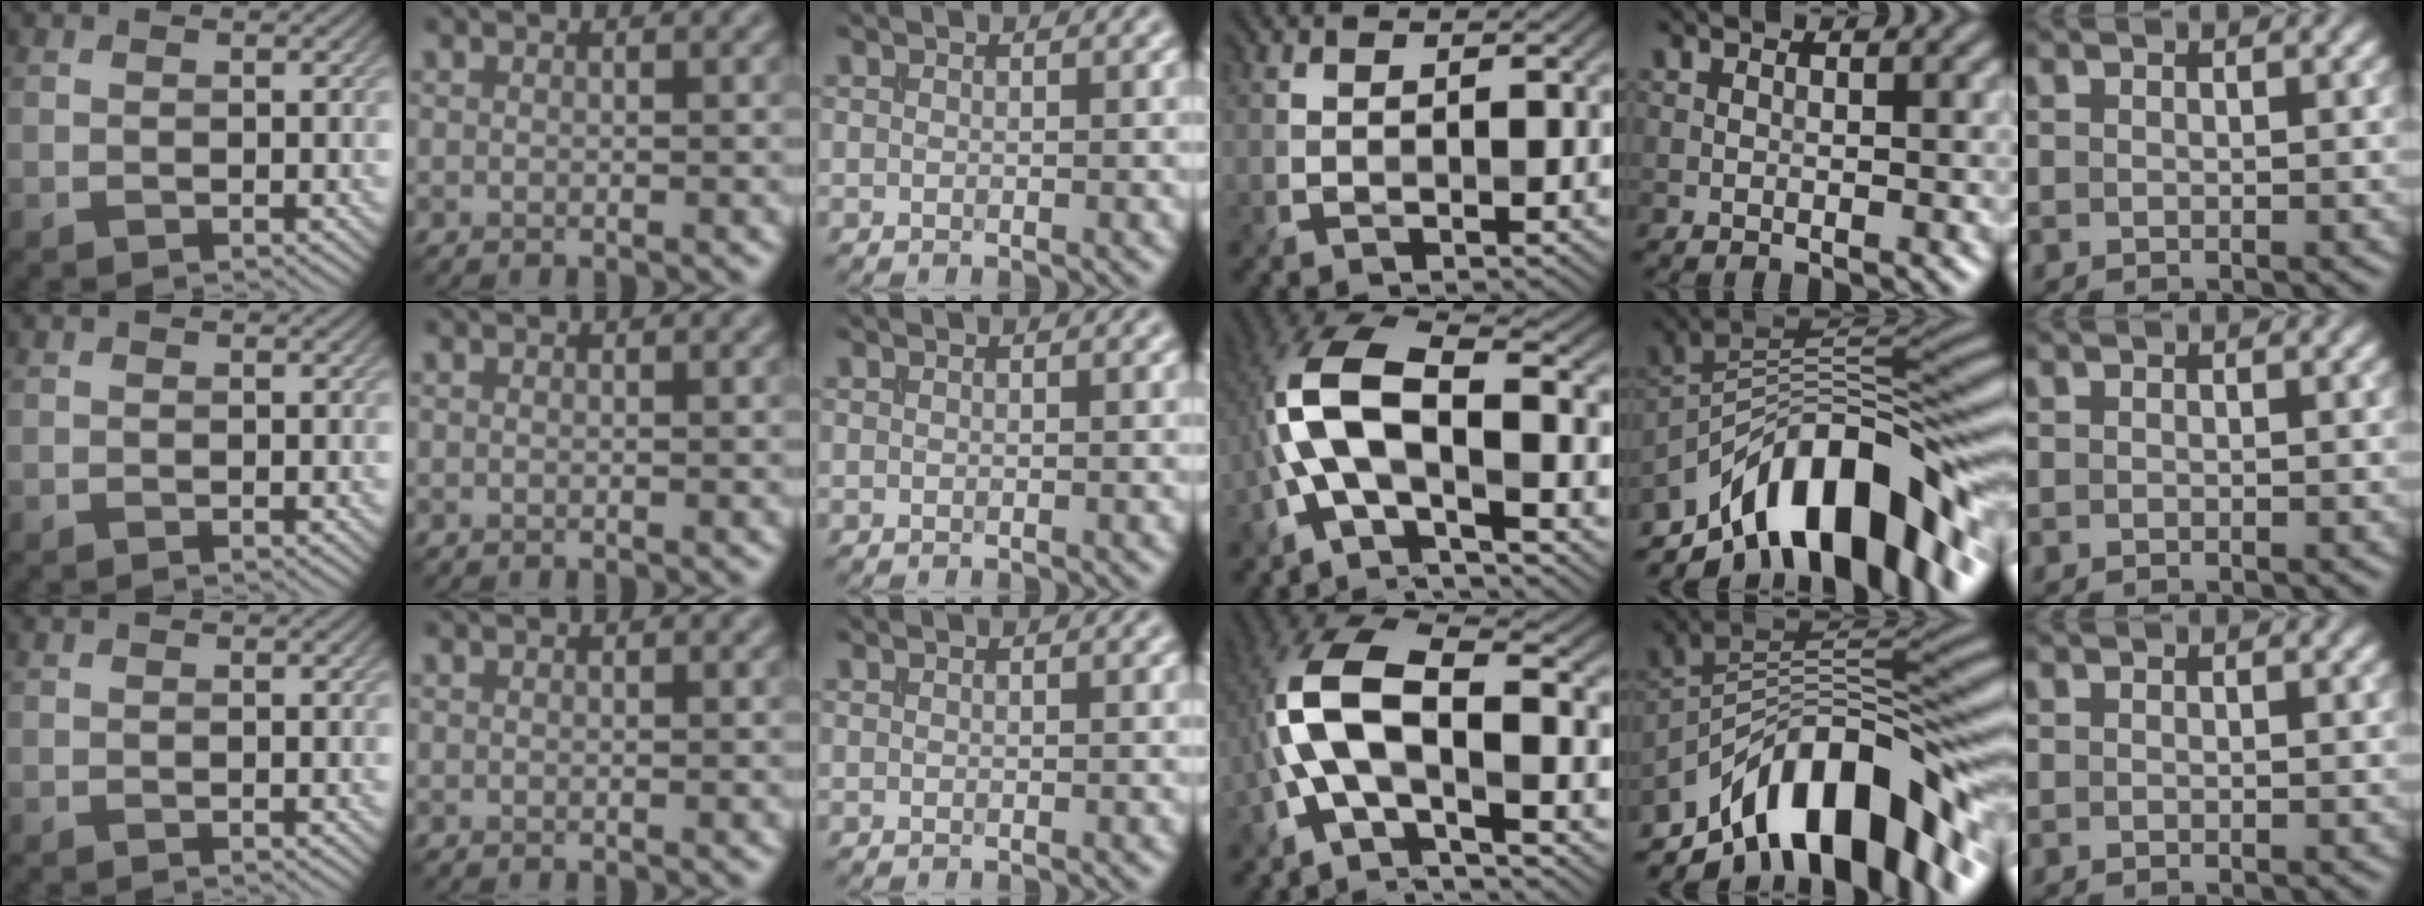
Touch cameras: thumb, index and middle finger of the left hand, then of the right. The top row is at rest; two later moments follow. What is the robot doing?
{"motion": "insert", "object": "file holder"}